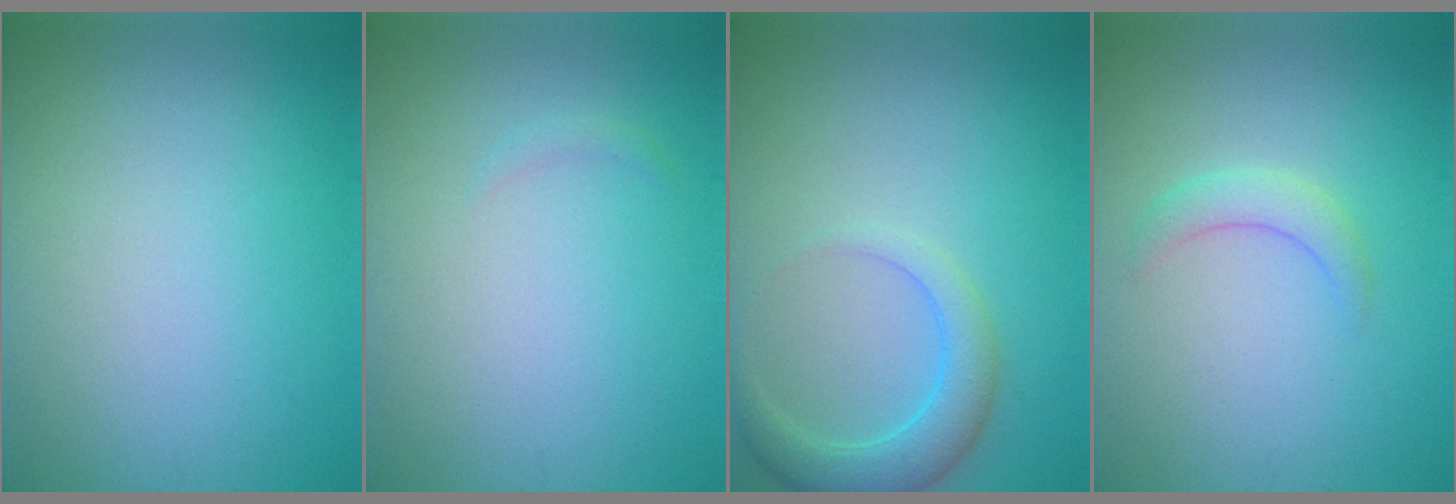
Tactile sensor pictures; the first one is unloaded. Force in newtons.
{"total": 0.5, "press": 0.5, "slide": 0.0}
{"total": 3.4, "press": 3.4, "slide": 0.3}
{"total": 1.9, "press": 1.9, "slide": 0.1}